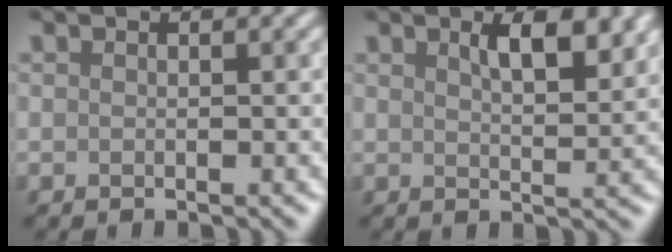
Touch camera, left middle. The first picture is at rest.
{"total": 3.9, "force": [2.0, 1.2, 3.0], "torque": [-0.046, -0.001, 0.035]}